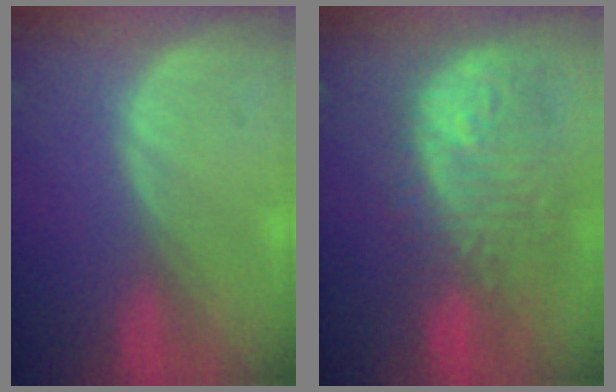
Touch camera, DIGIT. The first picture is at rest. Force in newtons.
{"total": 12.0, "press": 10.7, "slide": 5.5}